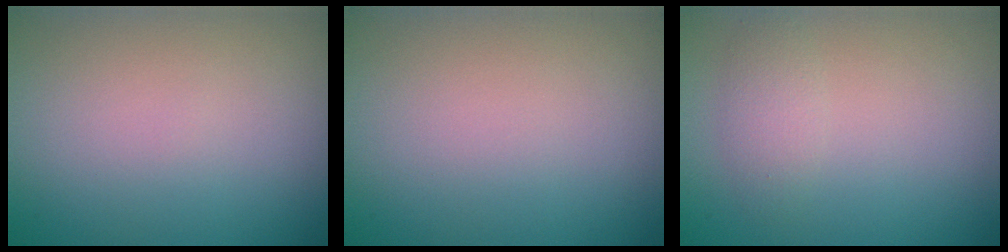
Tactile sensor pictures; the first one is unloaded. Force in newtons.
{"total": 0.0}
{"total": 1.6, "press": 1.6, "slide": 0.1}